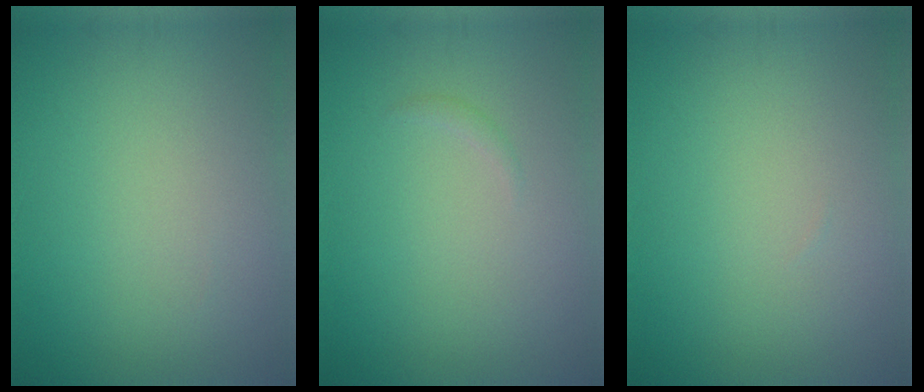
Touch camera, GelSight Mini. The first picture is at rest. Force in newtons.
{"total": 0.5, "press": 0.5, "slide": 0.0}
{"total": 0.0}